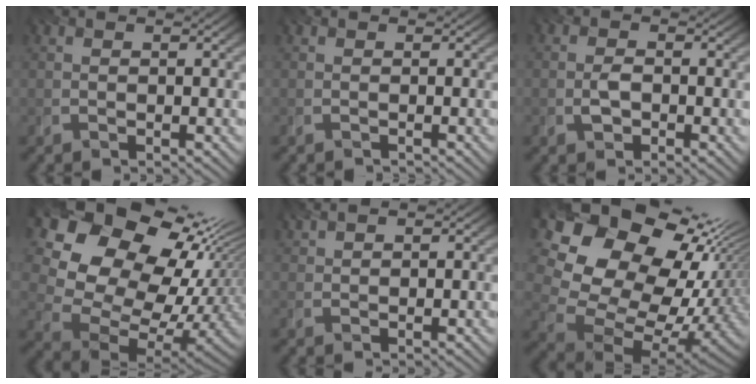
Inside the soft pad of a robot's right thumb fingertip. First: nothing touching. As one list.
[{"total": 0.6, "force": [-0.5, 0.0, -0.3], "torque": [0.005, -0.005, -0.012]}, {"total": 2.0, "force": [-0.6, 1.4, 1.2], "torque": [-0.028, -0.001, -0.013]}, {"total": 19.1, "force": [8.6, 13.3, 10.7], "torque": [-0.237, 0.015, 0.165]}, {"total": 2.0, "force": [1.9, 0.3, 0.5], "torque": [-0.017, 0.007, 0.039]}, {"total": 20.9, "force": [8.8, 15.0, 11.6], "torque": [-0.286, 0.033, 0.181]}]